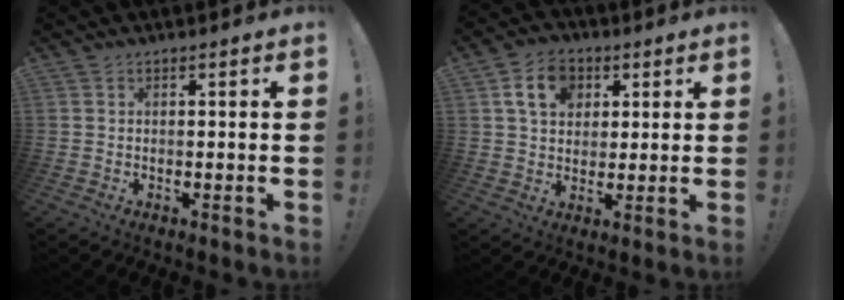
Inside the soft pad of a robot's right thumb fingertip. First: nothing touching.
{"total": 10.6, "force": [4.1, 8.2, 5.4], "torque": [-0.079, -0.004, 0.078]}